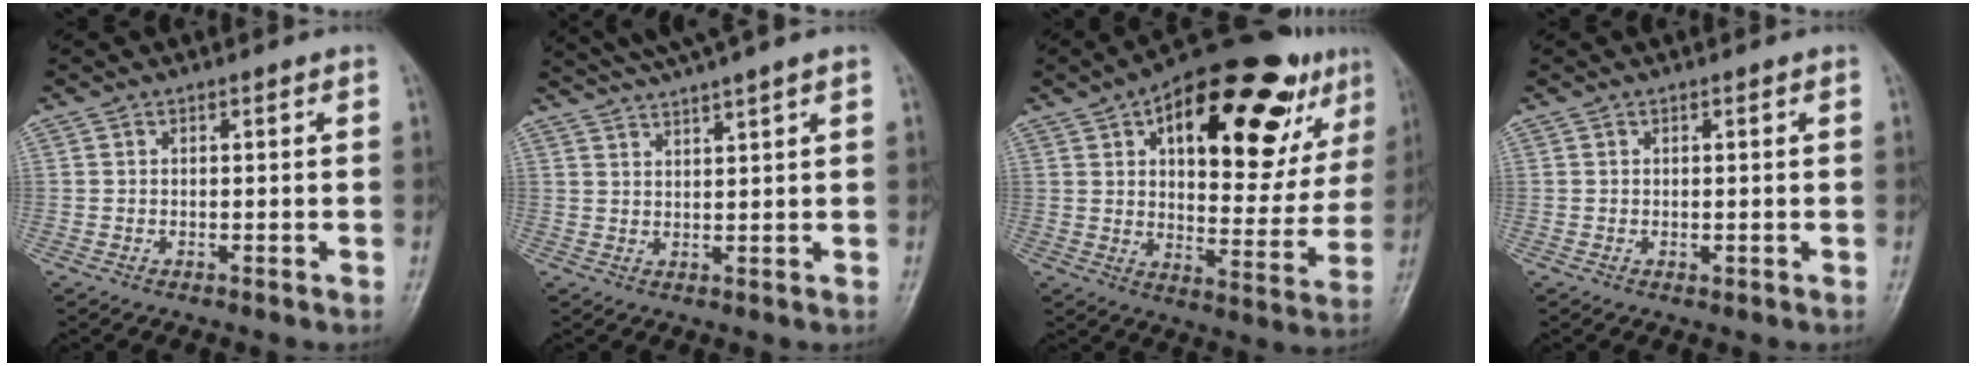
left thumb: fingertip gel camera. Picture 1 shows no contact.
{"total": 7.1, "force": [5.7, -0.1, 4.2], "torque": [-0.070, 0.012, 0.100]}
{"total": 28.3, "force": [13.5, 12.3, 21.6], "torque": [-0.267, -0.008, 0.197]}
{"total": 1.2, "force": [0.1, 0.8, 0.9], "torque": [-0.006, 0.001, 0.000]}